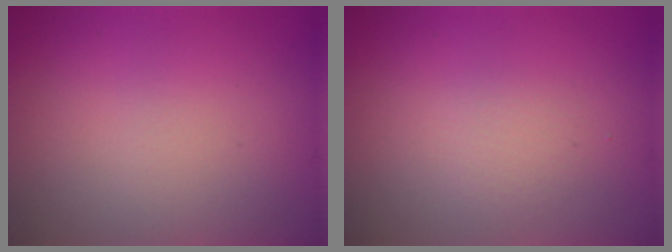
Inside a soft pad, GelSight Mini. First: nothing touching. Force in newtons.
{"total": 1.2, "press": 1.2, "slide": 0.0}